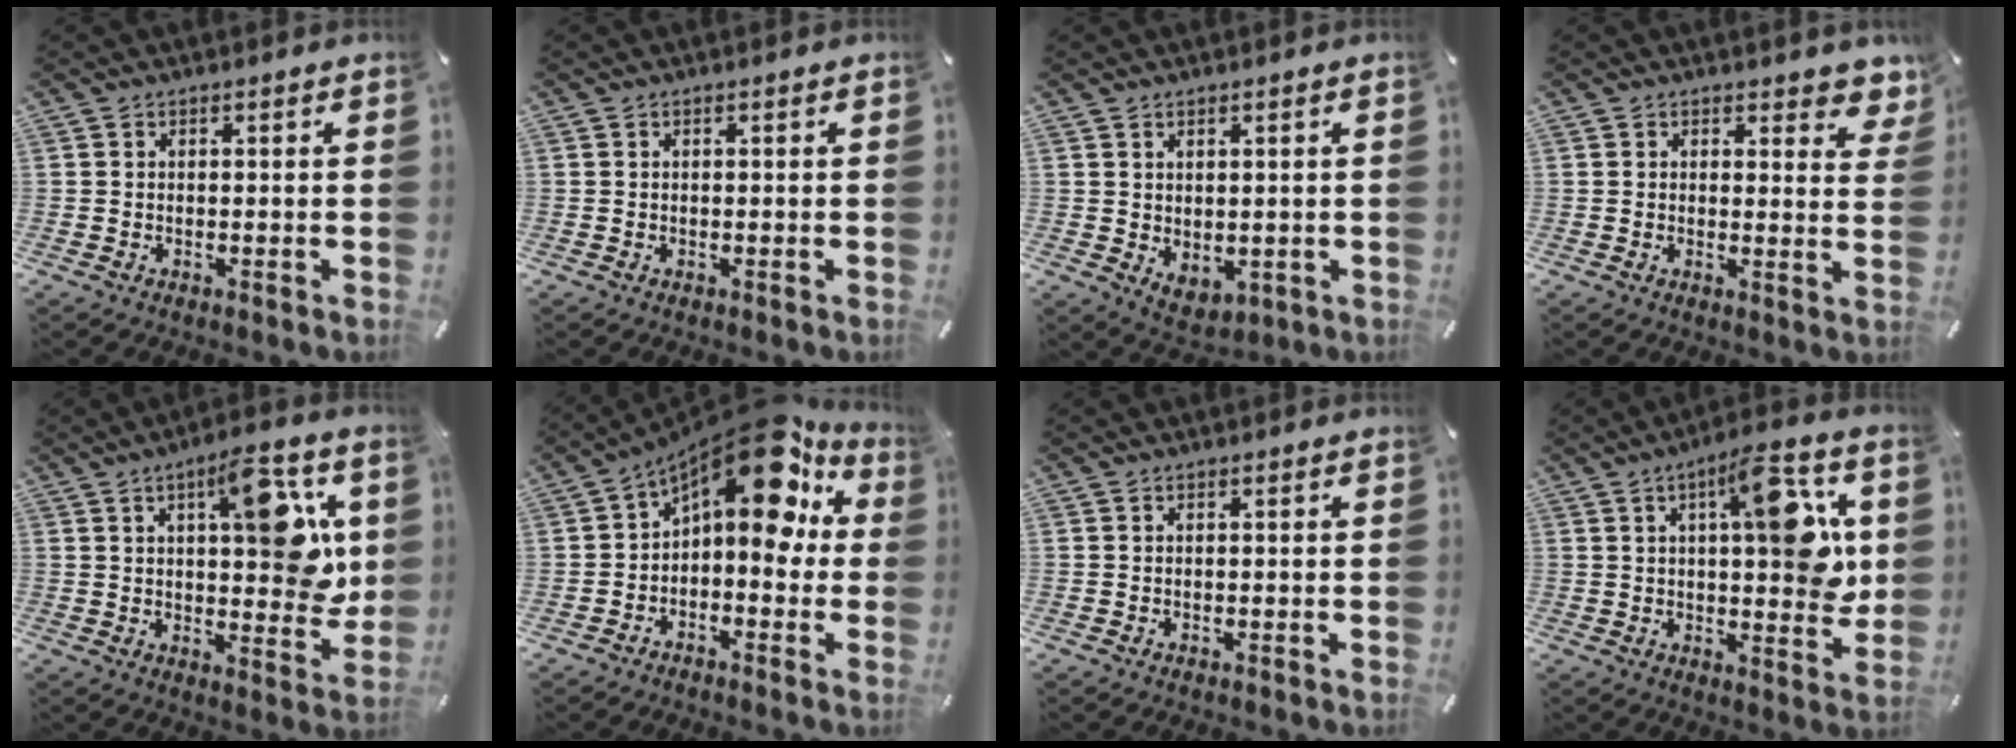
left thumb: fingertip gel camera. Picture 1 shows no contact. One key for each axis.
{"total": 0.0}
{"total": 3.0, "fx": 1.7, "fy": 2.2, "fz": 1.2, "tx": -0.009, "ty": -0.010, "tz": 0.030}
{"total": 4.4, "fx": 3.2, "fy": 2.2, "fz": 2.0, "tx": -0.009, "ty": -0.023, "tz": 0.052}
{"total": 15.7, "fx": 5.8, "fy": 6.0, "fz": 13.3, "tx": -0.161, "ty": -0.029, "tz": 0.086}
{"total": 17.1, "fx": 9.5, "fy": 7.0, "fz": 12.4, "tx": -0.183, "ty": -0.073, "tz": 0.157}
{"total": 0.0}
{"total": 16.8, "fx": 5.2, "fy": 5.6, "fz": 15.0, "tx": -0.203, "ty": -0.021, "tz": 0.075}